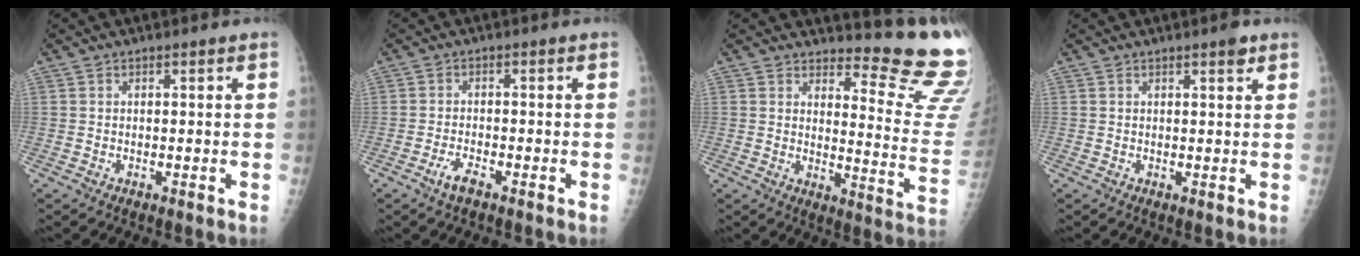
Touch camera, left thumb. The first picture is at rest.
{"total": 2.7, "force": [-1.8, 0.7, 1.9], "torque": [-0.047, 0.008, -0.035]}
{"total": 15.0, "force": [14.1, 1.3, 4.9], "torque": [-0.036, -0.188, 0.157]}
{"total": 1.8, "force": [1.3, 0.3, 1.2], "torque": [-0.015, -0.007, 0.017]}